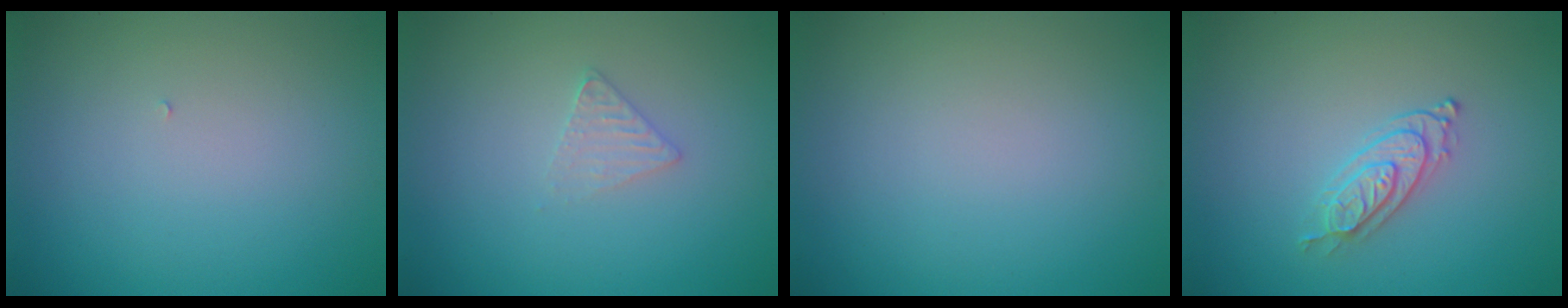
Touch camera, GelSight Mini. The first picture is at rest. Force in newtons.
{"total": 1.4, "press": 1.3, "slide": 0.2}
{"total": 0.0}
{"total": 2.3, "press": 2.1, "slide": 0.9}